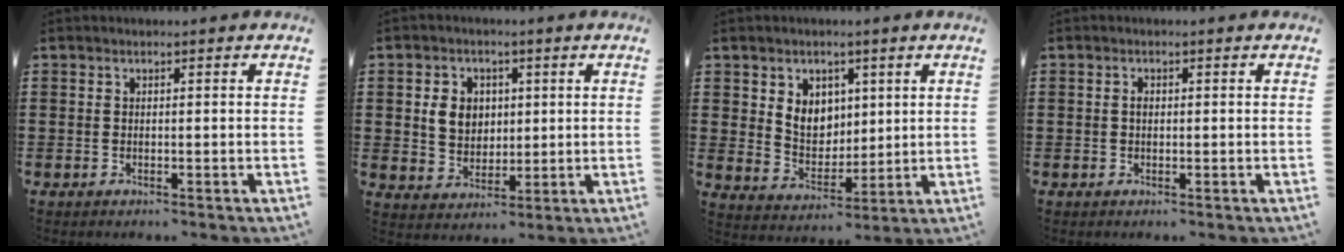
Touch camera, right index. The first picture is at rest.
{"total": 5.6, "force": [1.0, 4.7, 2.8], "torque": [-0.064, 0.012, 0.016]}
{"total": 5.7, "force": [2.0, 4.8, 2.2], "torque": [-0.049, 0.007, 0.034]}
{"total": 1.0, "force": [0.0, 0.6, 0.9], "torque": [-0.018, 0.001, 0.000]}